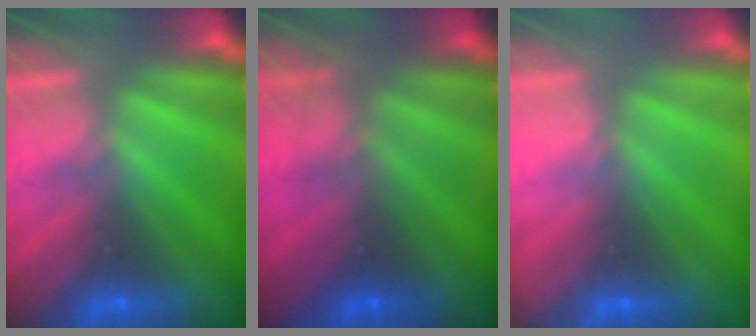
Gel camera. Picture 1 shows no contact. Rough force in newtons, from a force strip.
{"total": 2.8}
{"total": 2.3}